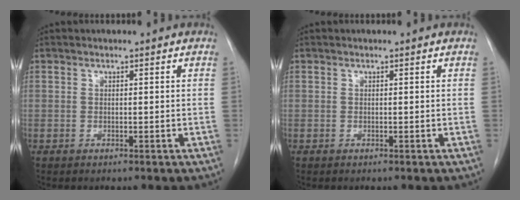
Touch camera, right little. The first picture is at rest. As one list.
[{"total": 0.0}]